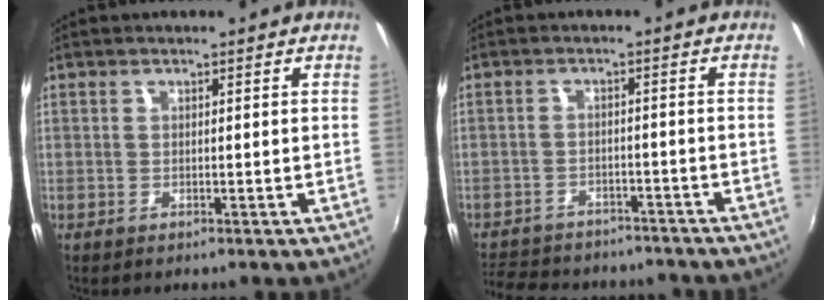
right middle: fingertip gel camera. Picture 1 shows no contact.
{"total": 16.3, "force": [-13.7, 6.3, 6.0], "torque": [-0.141, -0.002, -0.190]}